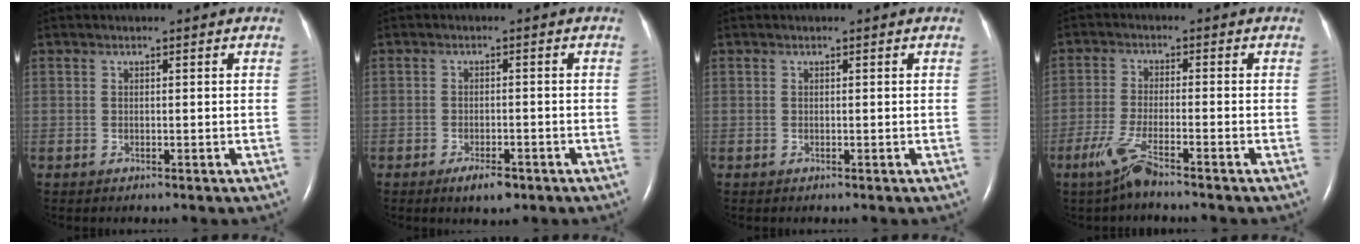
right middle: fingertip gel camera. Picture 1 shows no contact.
{"total": 3.5, "force": [-2.3, 1.2, 2.4], "torque": [-0.045, -0.002, -0.034]}
{"total": 0.0}
{"total": 5.1, "force": [-3.8, -0.1, 3.5], "torque": [-0.080, -0.012, -0.079]}